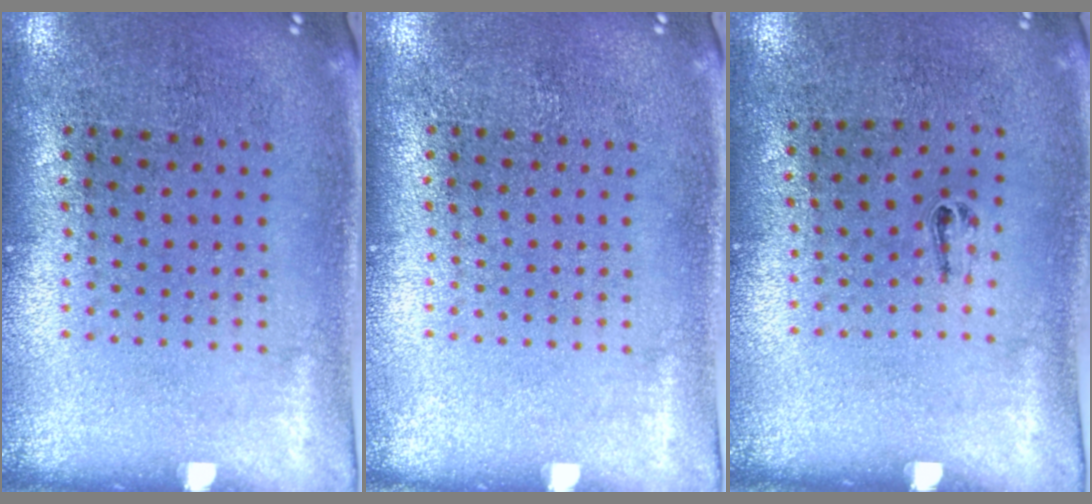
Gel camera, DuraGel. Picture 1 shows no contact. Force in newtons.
{"total": 0.0}
{"total": 0.5, "press": 0.3, "slide": 0.5}